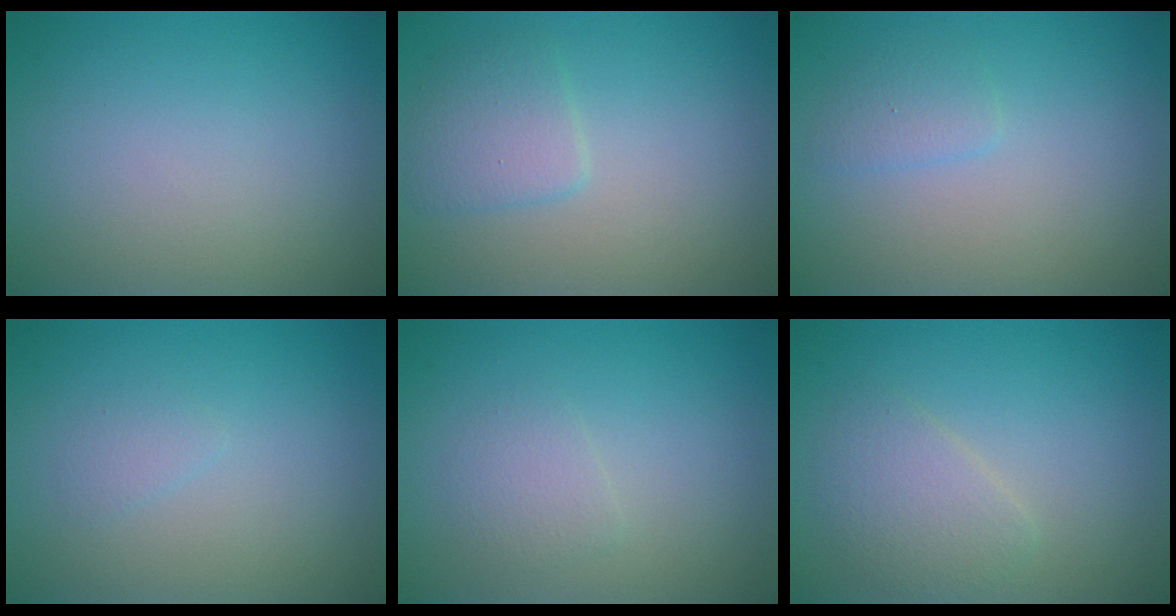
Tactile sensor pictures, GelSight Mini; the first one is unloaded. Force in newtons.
{"total": 2.3, "press": 2.3, "slide": 0.1}
{"total": 1.3, "press": 1.3, "slide": 0.1}
{"total": 0.8, "press": 0.8, "slide": 0.0}
{"total": 1.4, "press": 1.4, "slide": 0.1}
{"total": 2.5, "press": 2.5, "slide": 0.1}